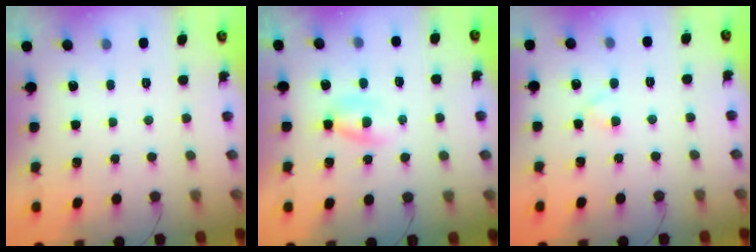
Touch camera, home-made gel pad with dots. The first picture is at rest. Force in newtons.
{"total": 3.3, "press": 3.1, "slide": 1.2}
{"total": 2.2, "press": 1.9, "slide": 1.0}